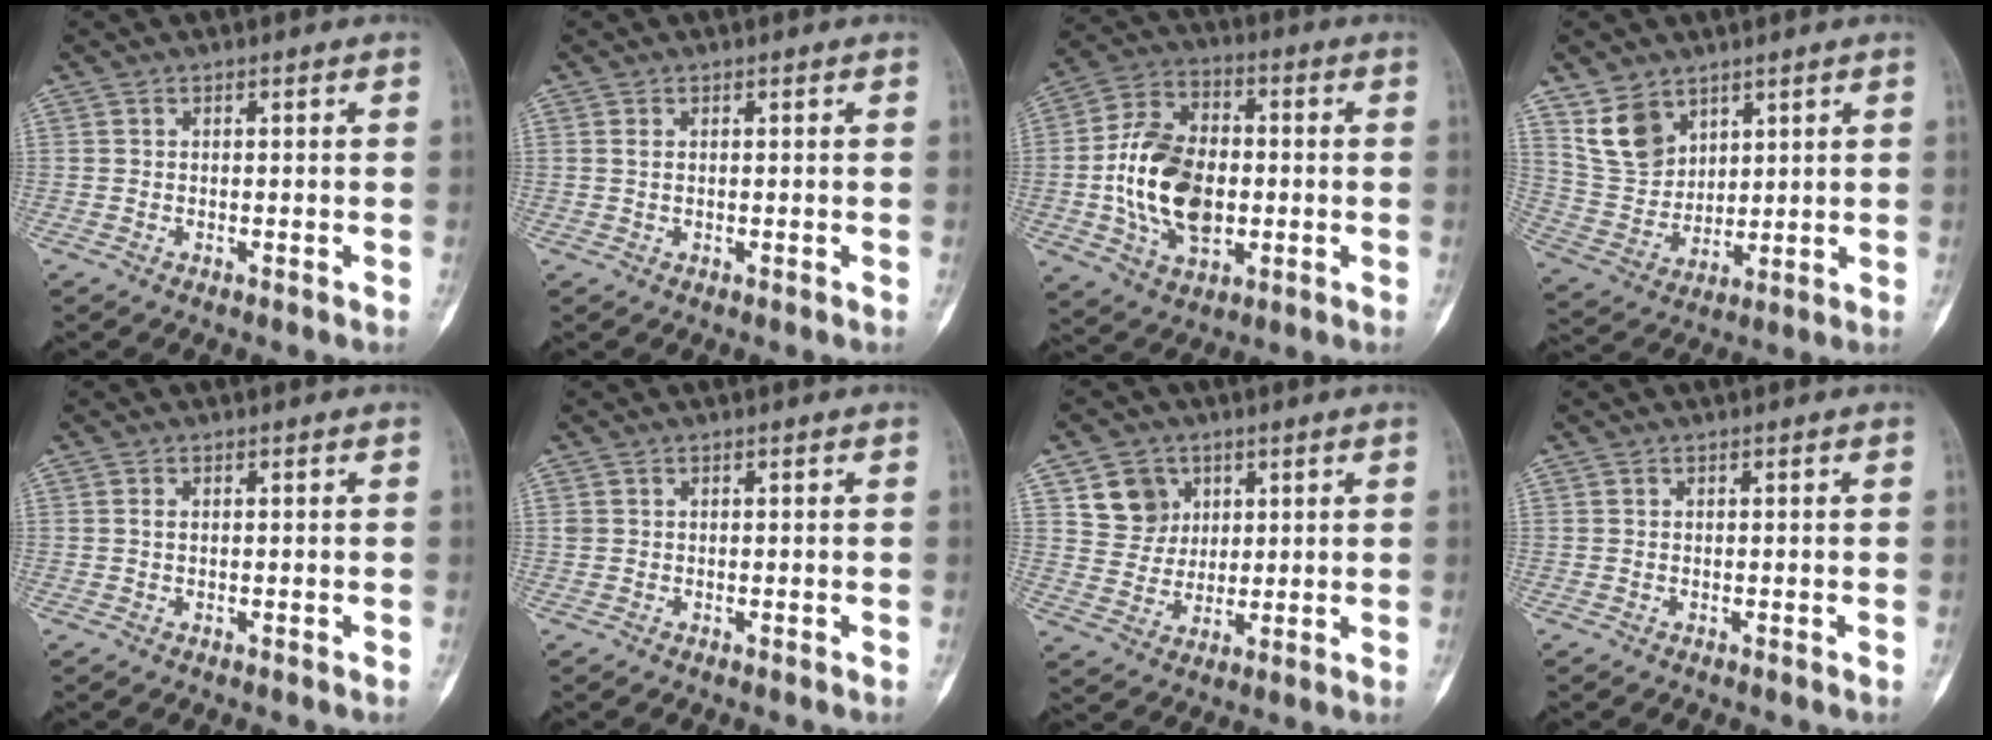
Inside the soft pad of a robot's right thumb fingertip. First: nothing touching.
{"total": 0.9, "force": [0.2, 0.4, 0.8], "torque": [-0.017, -0.001, 0.005]}
{"total": 17.2, "force": [-1.6, 11.2, 13.0], "torque": [-0.220, 0.016, -0.024]}
{"total": 9.8, "force": [5.9, 6.7, 4.1], "torque": [-0.063, -0.030, 0.131]}
{"total": 0.6, "force": [0.1, 0.3, 0.5], "torque": [-0.013, 0.001, 0.002]}
{"total": 0.7, "force": [0.1, 0.7, 0.3], "torque": [-0.001, 0.004, 0.003]}
{"total": 7.8, "force": [3.3, 6.7, 2.1], "torque": [-0.008, -0.015, 0.064]}
{"total": 0.0}